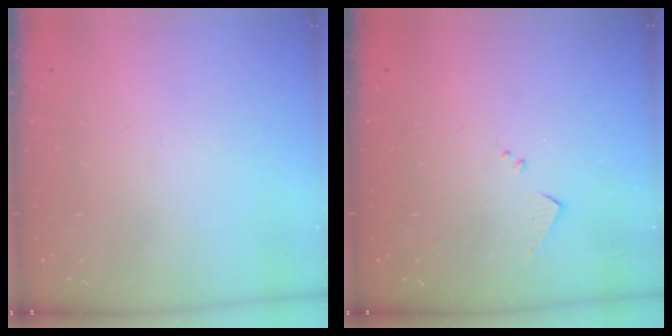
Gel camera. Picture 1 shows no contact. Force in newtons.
{"total": 5.9, "press": 5.8, "slide": 0.7}